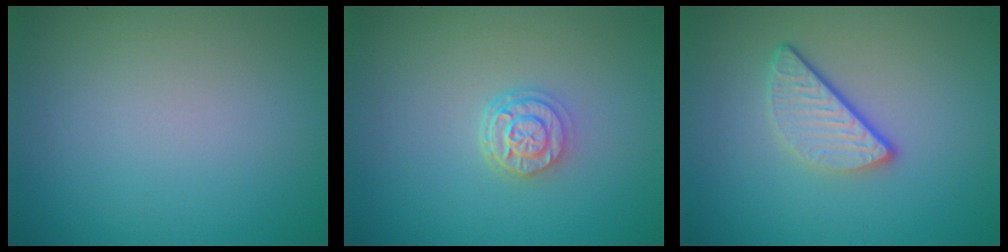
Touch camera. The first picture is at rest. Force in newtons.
{"total": 2.7, "press": 2.2, "slide": 1.6}
{"total": 3.4, "press": 2.6, "slide": 2.1}